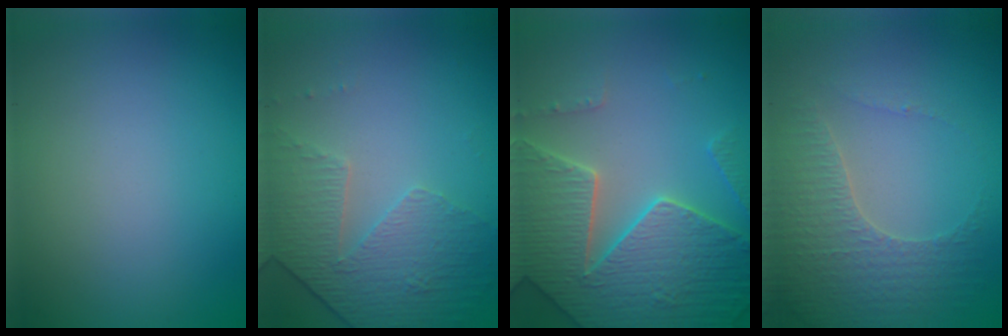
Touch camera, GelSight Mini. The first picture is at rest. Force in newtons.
{"total": 4.8, "press": 3.3, "slide": 3.5}
{"total": 7.5, "press": 7.3, "slide": 1.9}
{"total": 3.3, "press": 3.3, "slide": 0.6}